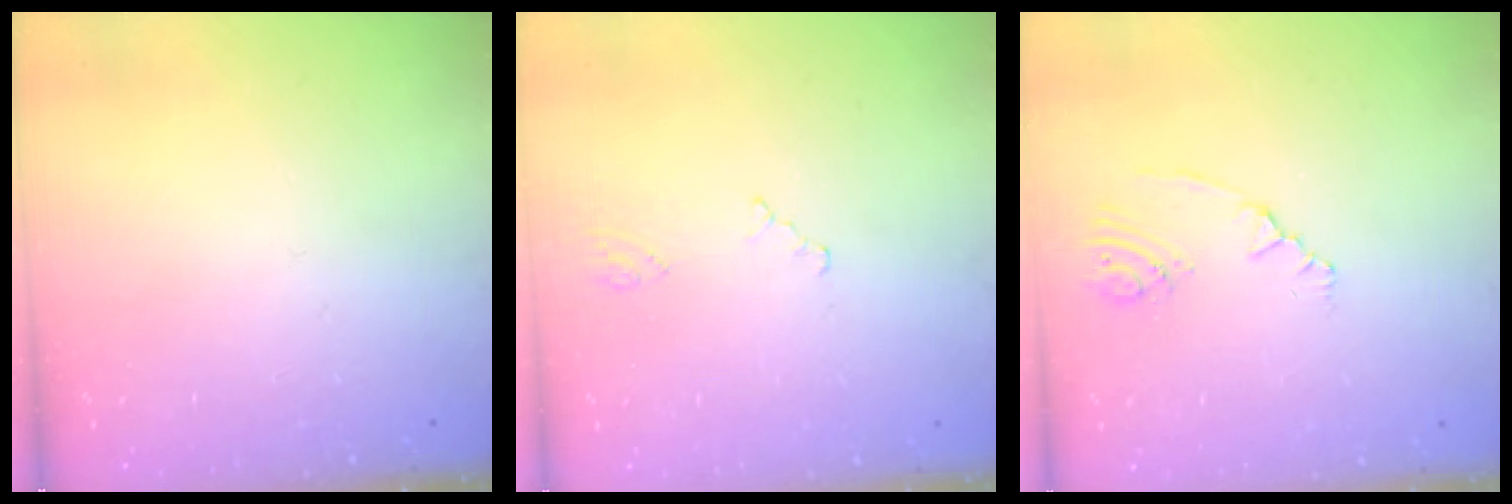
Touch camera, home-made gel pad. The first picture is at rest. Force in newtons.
{"total": 0.7, "press": 0.6, "slide": 0.2}
{"total": 2.4, "press": 2.1, "slide": 1.2}